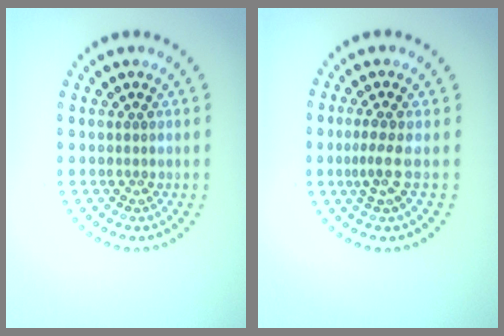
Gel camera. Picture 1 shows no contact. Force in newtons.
{"total": 2.2, "press": 1.5, "slide": 1.6}